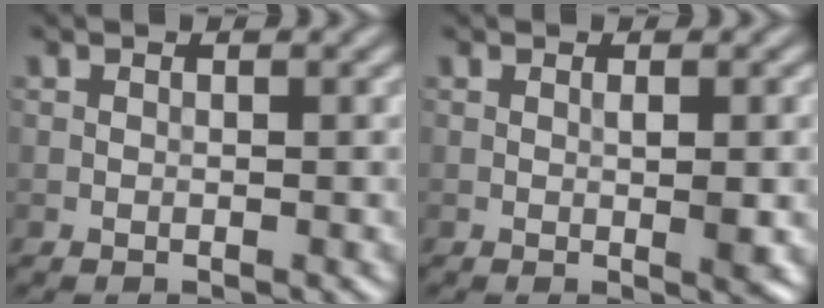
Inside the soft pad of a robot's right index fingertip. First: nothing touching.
{"total": 2.1, "force": [0.0, 0.3, 2.1], "torque": [-0.032, -0.002, 0.000]}